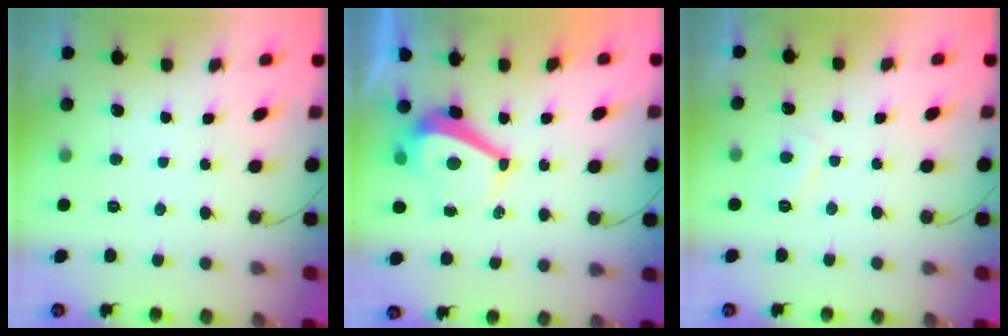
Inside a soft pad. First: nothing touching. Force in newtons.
{"total": 4.9, "press": 4.9, "slide": 0.2}
{"total": 3.4, "press": 3.3, "slide": 1.0}